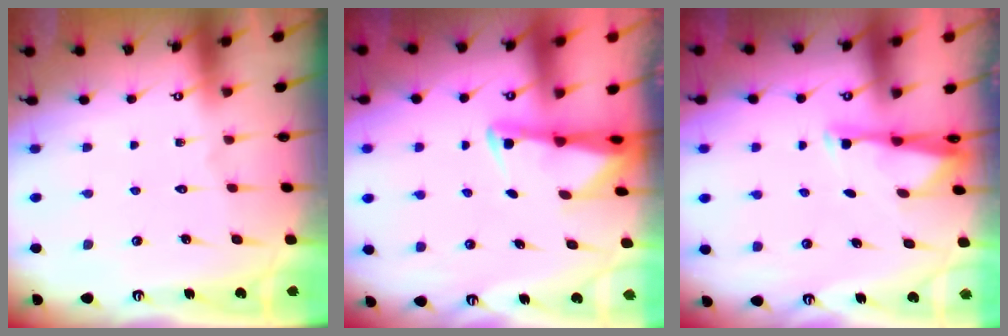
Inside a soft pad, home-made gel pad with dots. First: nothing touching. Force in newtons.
{"total": 2.4, "press": 2.3, "slide": 0.4}
{"total": 3.0, "press": 2.9, "slide": 0.6}